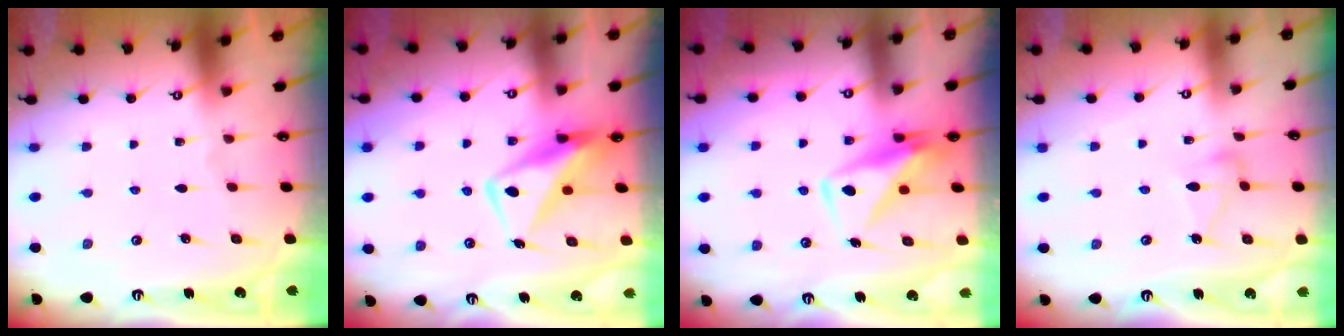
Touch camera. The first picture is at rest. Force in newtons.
{"total": 10.4, "press": 10.4, "slide": 1.1}
{"total": 11.4, "press": 11.3, "slide": 0.9}
{"total": 5.3, "press": 5.3, "slide": 0.3}